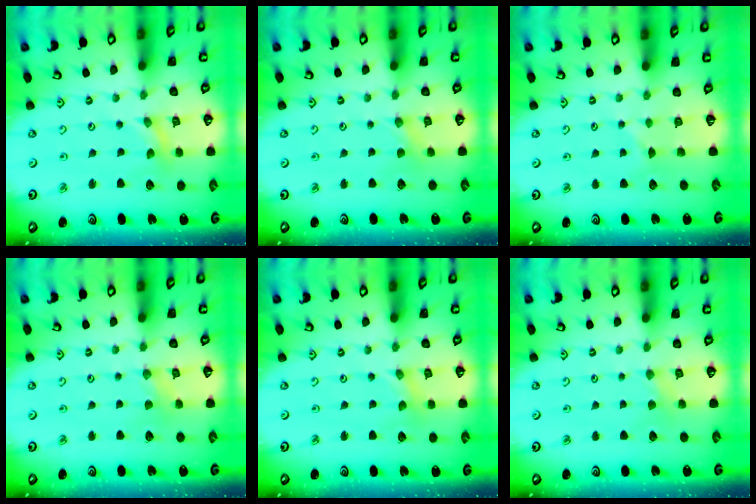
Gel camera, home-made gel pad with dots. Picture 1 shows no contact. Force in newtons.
{"total": 1.8, "press": 1.8, "slide": 0.2}
{"total": 2.9, "press": 2.9, "slide": 0.5}
{"total": 2.1, "press": 2.1, "slide": 0.6}
{"total": 0.0}
{"total": 1.2, "press": 1.1, "slide": 0.3}